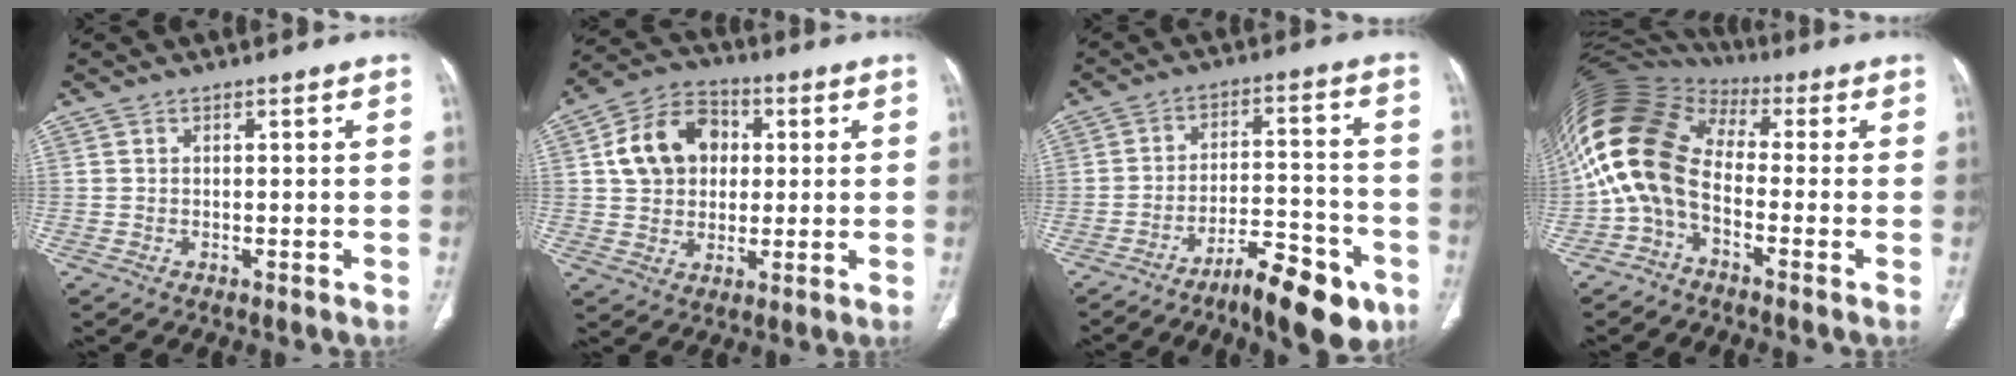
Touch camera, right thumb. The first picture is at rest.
{"total": 12.7, "force": [2.3, 10.1, 7.4], "torque": [-0.105, 0.012, 0.035]}
{"total": 12.7, "force": [-8.0, 4.0, 8.9], "torque": [-0.120, 0.068, -0.123]}
{"total": 13.9, "force": [-2.0, 8.9, 10.5], "torque": [-0.215, 0.065, -0.054]}